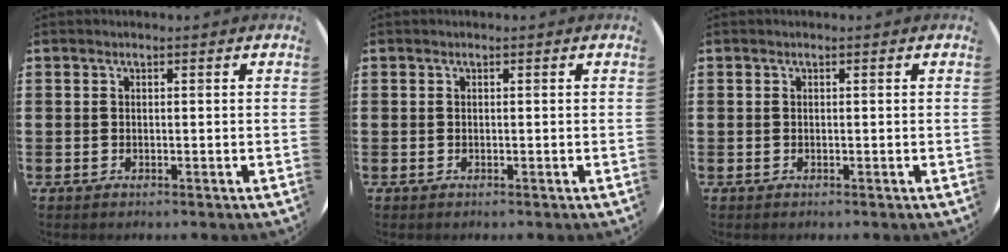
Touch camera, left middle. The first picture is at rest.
{"total": 0.0}
{"total": 0.0}